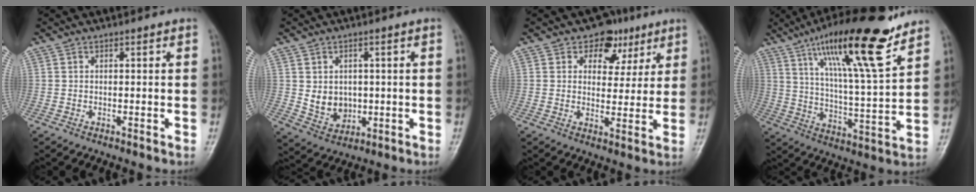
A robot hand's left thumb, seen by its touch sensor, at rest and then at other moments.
{"total": 6.6, "force": [0.1, 5.5, 3.6], "torque": [-0.026, -0.005, 0.016]}
{"total": 7.9, "force": [4.2, 6.0, 3.1], "torque": [0.005, -0.009, 0.054]}
{"total": 20.0, "force": [12.7, 3.3, 15.1], "torque": [-0.230, -0.055, 0.213]}